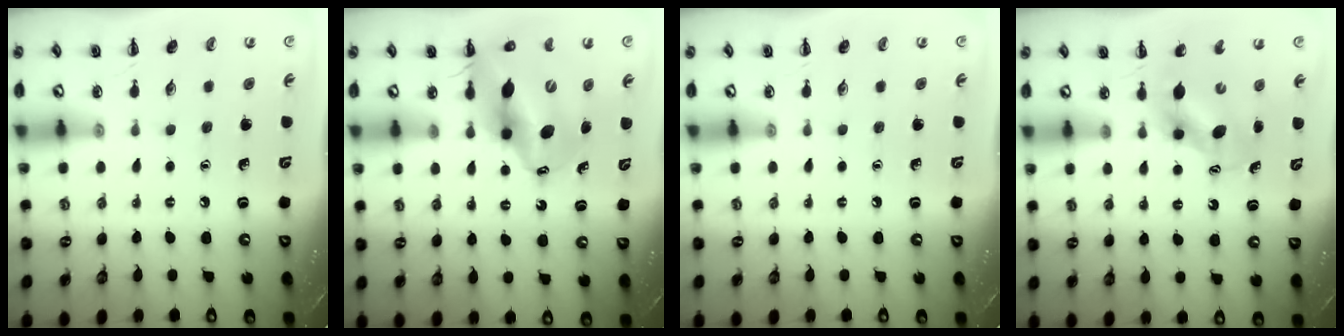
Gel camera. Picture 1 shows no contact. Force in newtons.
{"total": 15.3, "press": 14.7, "slide": 4.3}
{"total": 0.0}
{"total": 6.7, "press": 6.7, "slide": 0.7}